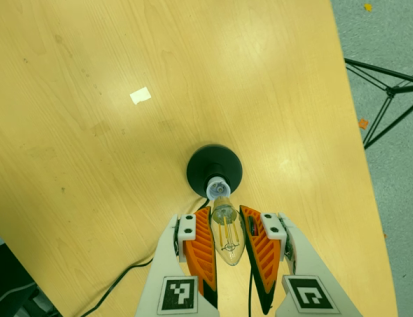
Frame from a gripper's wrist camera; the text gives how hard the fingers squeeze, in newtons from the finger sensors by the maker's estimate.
{"total": 20.2, "left": 21.6, "right": 18.7}